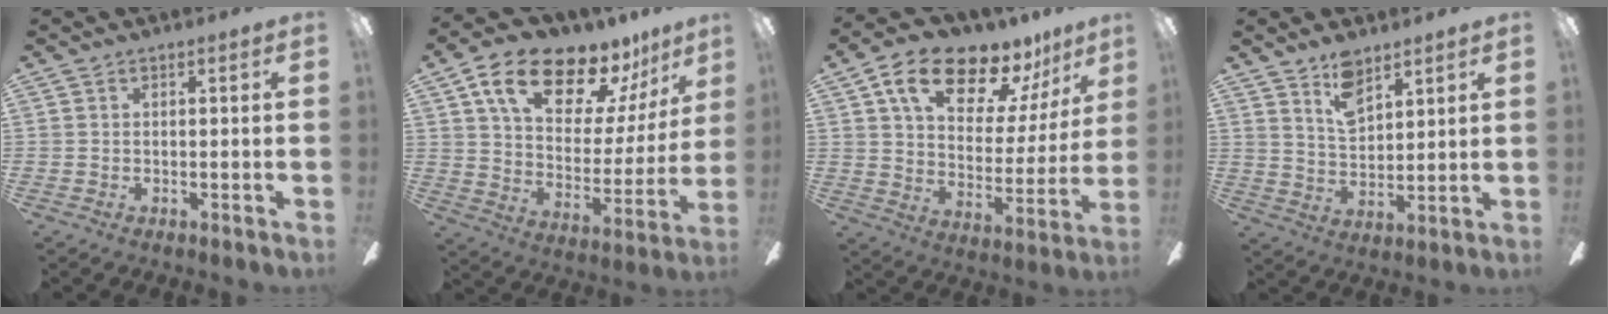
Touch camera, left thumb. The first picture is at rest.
{"total": 18.9, "force": [13.7, 8.5, 9.8], "torque": [-0.171, -0.086, 0.238]}
{"total": 17.0, "force": [12.2, 8.0, 8.8], "torque": [-0.148, -0.076, 0.211]}
{"total": 7.9, "force": [6.0, 3.7, 3.6], "torque": [-0.057, -0.029, 0.107]}